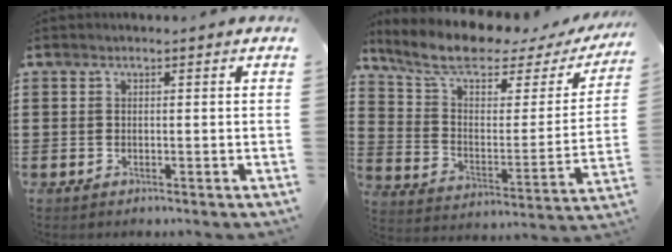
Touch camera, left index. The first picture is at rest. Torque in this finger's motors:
{"motor_torque": [2.14, 0.00, 0.78, 0.18]}